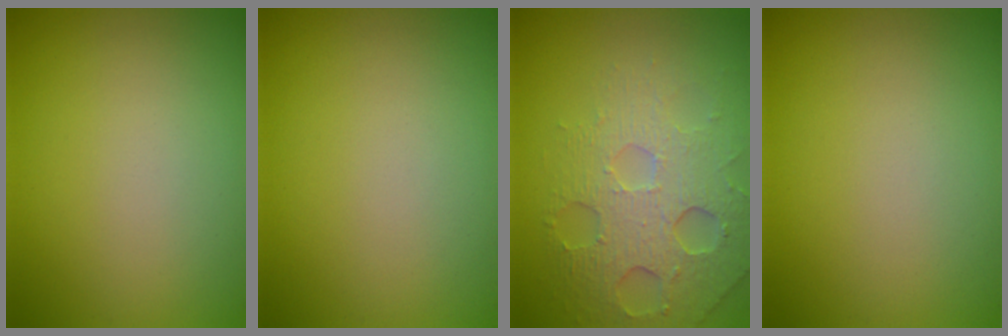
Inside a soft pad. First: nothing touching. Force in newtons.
{"total": 0.0}
{"total": 5.4, "press": 4.2, "slide": 3.4}
{"total": 0.0}